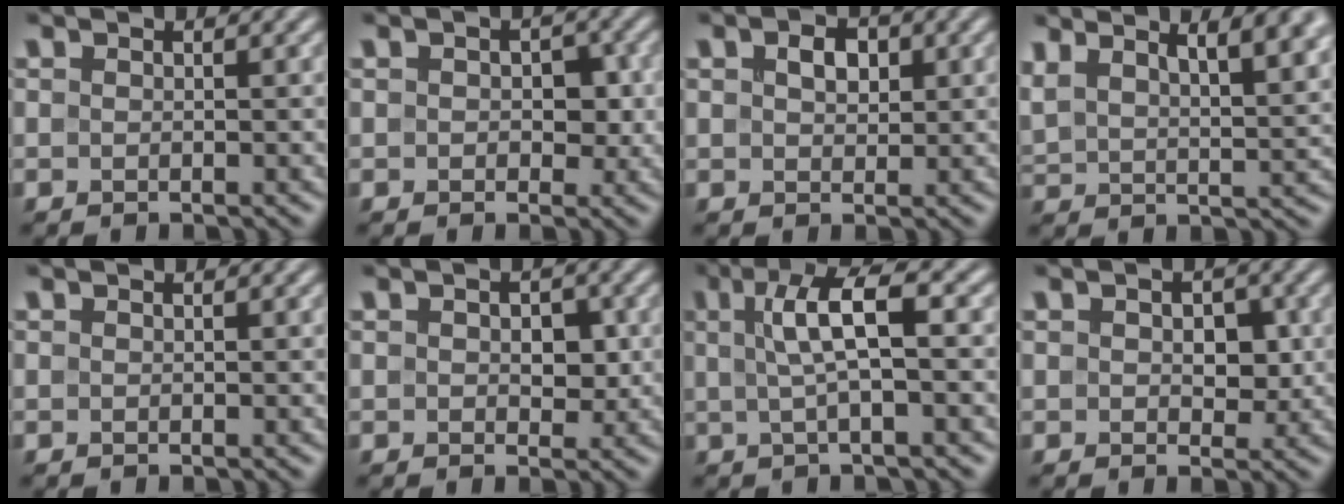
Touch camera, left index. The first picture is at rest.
{"total": 2.3, "force": [0.0, 1.6, 1.7], "torque": [-0.023, -0.002, -0.002]}
{"total": 2.3, "force": [0.7, 1.6, 1.5], "torque": [-0.030, 0.002, 0.013]}
{"total": 10.9, "force": [6.0, 4.7, 7.8], "torque": [-0.109, 0.035, 0.083]}
{"total": 0.0}
{"total": 2.4, "force": [0.2, 1.5, 1.9], "torque": [-0.027, -0.001, 0.004]}
{"total": 5.1, "force": [0.8, 1.2, 4.9], "torque": [-0.089, 0.012, 0.012]}
{"total": 2.7, "force": [0.2, 1.7, 2.1], "torque": [-0.030, -0.002, 0.005]}